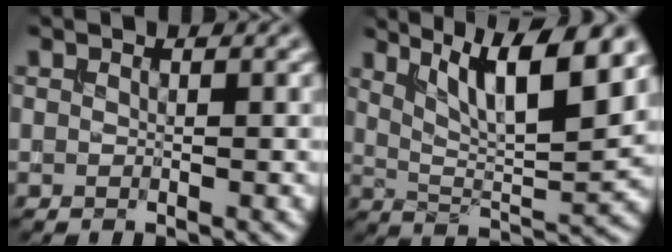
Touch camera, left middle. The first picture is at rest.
{"total": 9.4, "force": [5.3, 2.3, 7.4], "torque": [-0.104, 0.003, 0.090]}